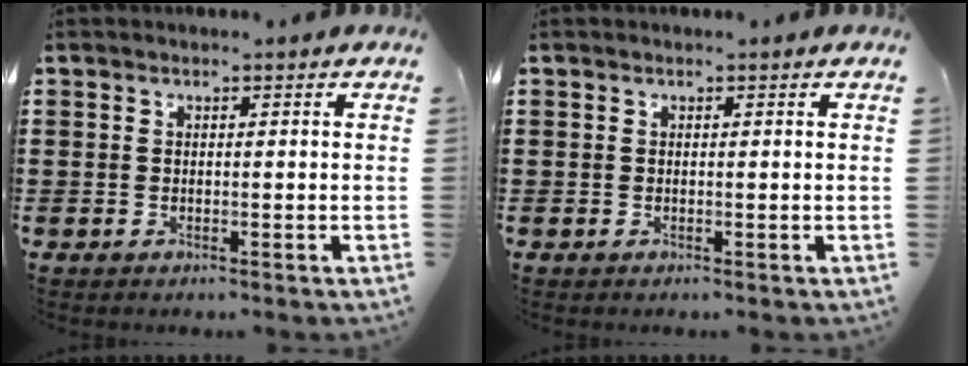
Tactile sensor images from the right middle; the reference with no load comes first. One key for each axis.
{"total": 0.0}